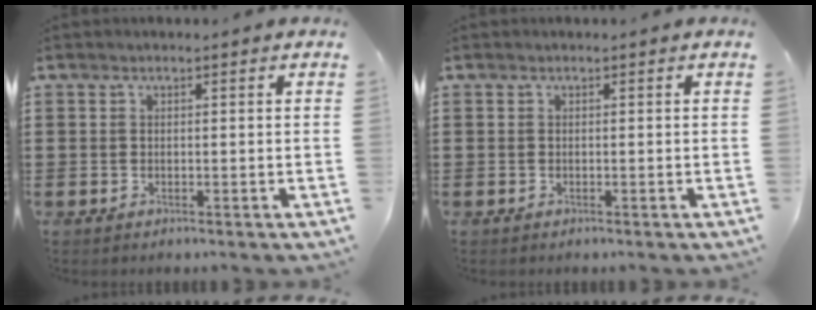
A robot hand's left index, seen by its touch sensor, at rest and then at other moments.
{"total": 0.0}